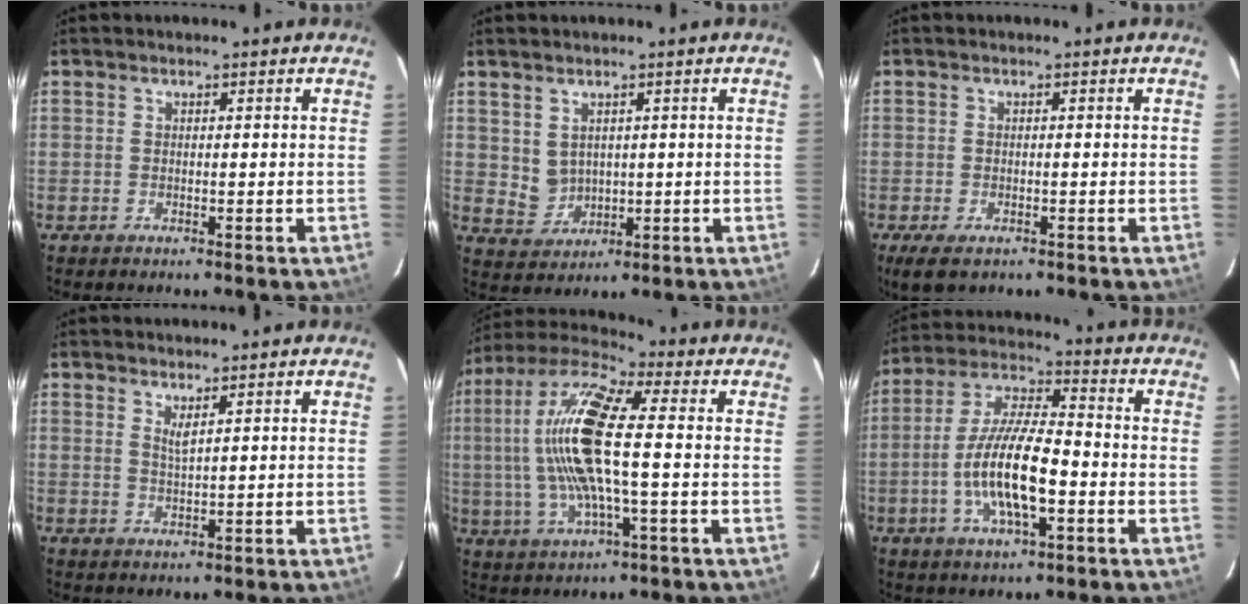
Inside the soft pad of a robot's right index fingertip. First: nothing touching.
{"total": 4.3, "force": [1.4, 3.7, 1.7], "torque": [-0.033, 0.001, 0.045]}
{"total": 4.4, "force": [-2.7, 1.9, 2.8], "torque": [-0.065, -0.016, -0.048]}
{"total": 1.8, "force": [1.2, 0.1, 1.4], "torque": [-0.025, -0.003, 0.019]}
{"total": 16.6, "force": [0.5, 4.0, 16.2], "torque": [-0.316, 0.009, 0.002]}
{"total": 13.9, "force": [-3.9, 4.0, 12.7], "torque": [-0.256, -0.003, -0.073]}